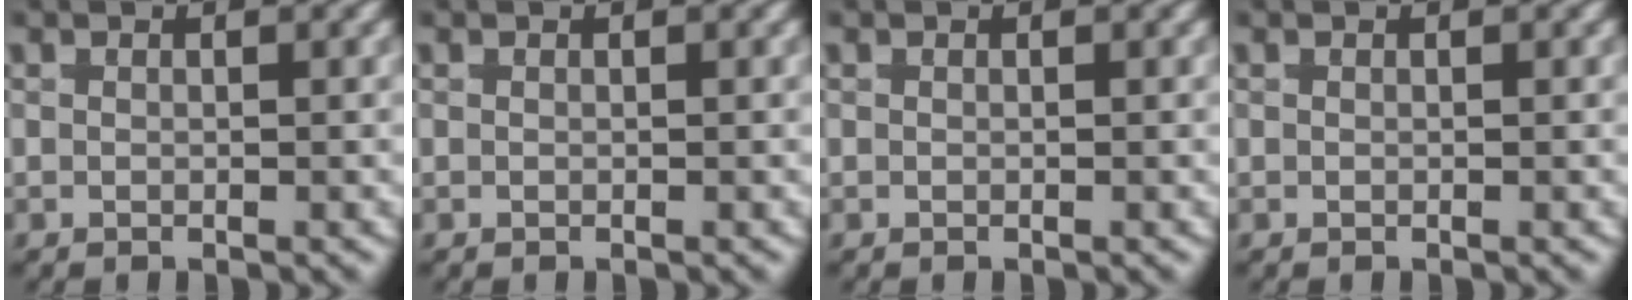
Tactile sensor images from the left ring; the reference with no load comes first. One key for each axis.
{"total": 0.0}
{"total": 0.0}
{"total": 0.0}